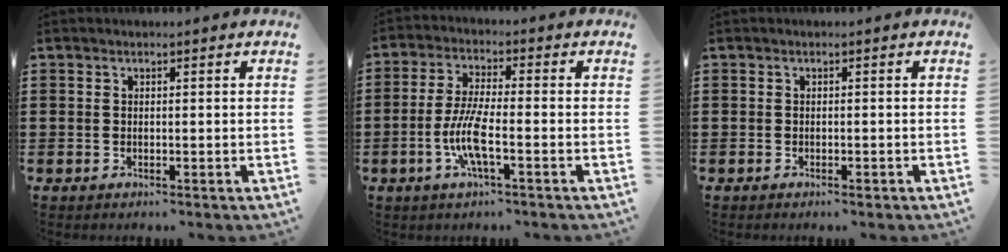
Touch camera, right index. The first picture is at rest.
{"total": 7.2, "force": [-2.4, 1.6, 6.6], "torque": [-0.151, -0.013, -0.053]}
{"total": 0.6, "force": [-0.5, 0.2, 0.4], "torque": [-0.011, -0.004, -0.008]}